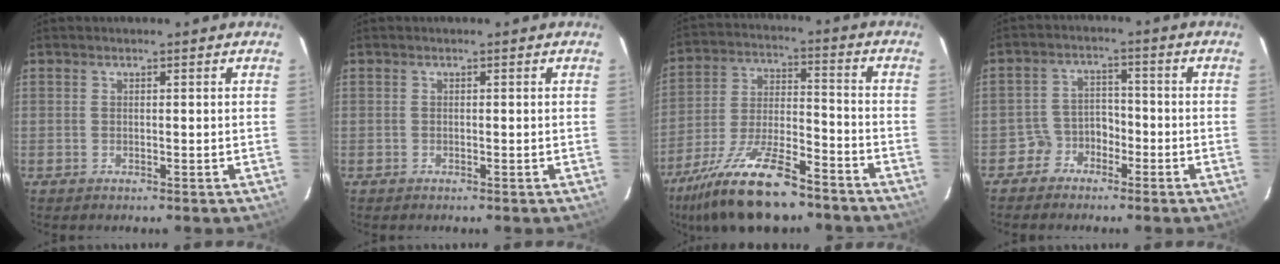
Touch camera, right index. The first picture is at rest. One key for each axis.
{"total": 0.0}
{"total": 18.4, "fx": -13.8, "fy": 5.4, "fz": 10.8, "tx": -0.220, "ty": -0.019, "tz": -0.239}
{"total": 4.4, "fx": -3.1, "fy": 3.2, "fz": 0.2, "tx": -0.007, "ty": 0.022, "tz": -0.056}